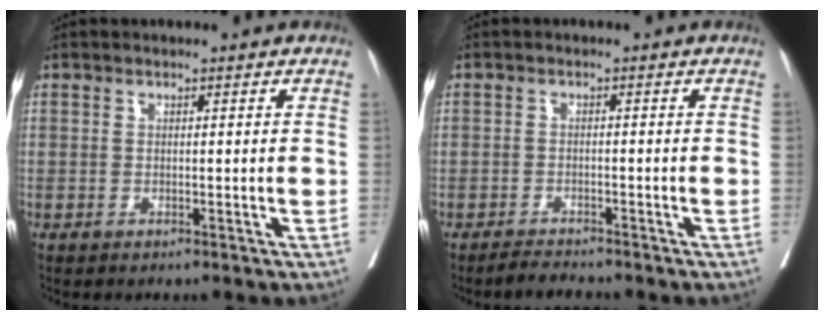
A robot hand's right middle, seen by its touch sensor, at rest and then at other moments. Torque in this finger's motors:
{"motor_torque": [-0.05, -0.23, -0.07, -0.10]}